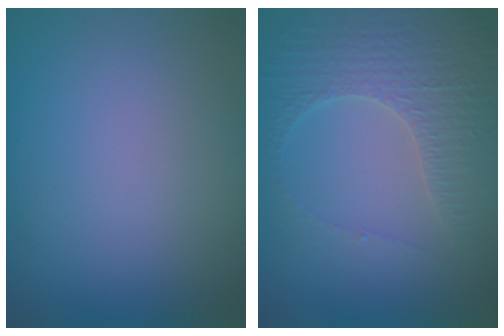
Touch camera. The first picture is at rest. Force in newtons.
{"total": 3.3, "press": 3.1, "slide": 1.0}